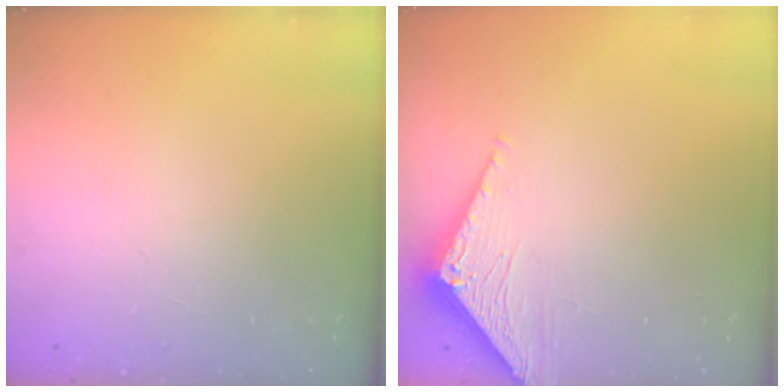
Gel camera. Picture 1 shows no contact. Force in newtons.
{"total": 3.3, "press": 3.3, "slide": 0.2}